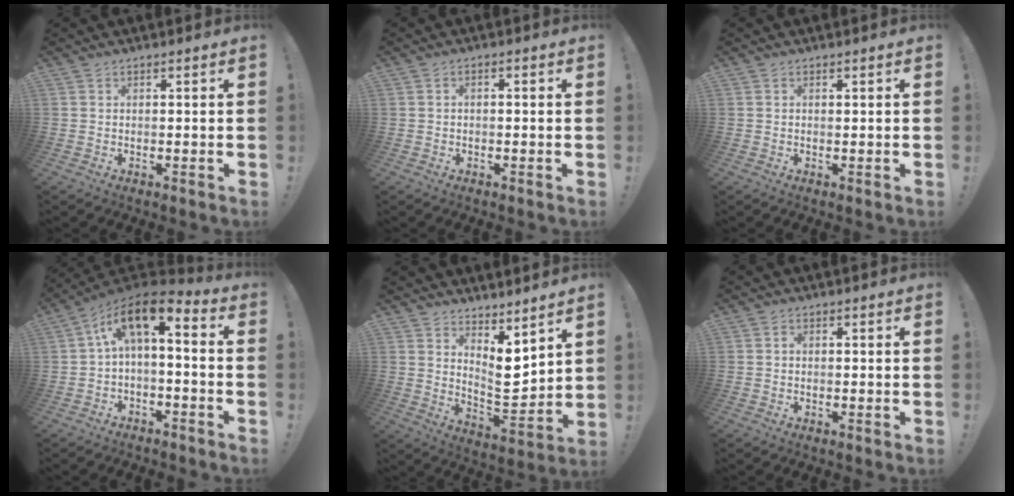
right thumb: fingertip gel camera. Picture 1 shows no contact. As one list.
[{"total": 1.2, "force": [-0.9, 0.2, 0.7], "torque": [-0.010, 0.002, -0.016]}, {"total": 0.8, "force": [0.7, 0.2, -0.2], "torque": [0.010, -0.002, 0.011]}, {"total": 7.7, "force": [1.6, 3.5, 6.7], "torque": [-0.112, -0.005, 0.032]}, {"total": 8.7, "force": [5.2, 4.0, 5.8], "torque": [-0.063, -0.057, 0.099]}, {"total": 0.5, "force": [-0.1, 0.5, 0.2], "torque": [-0.005, 0.004, -0.003]}]